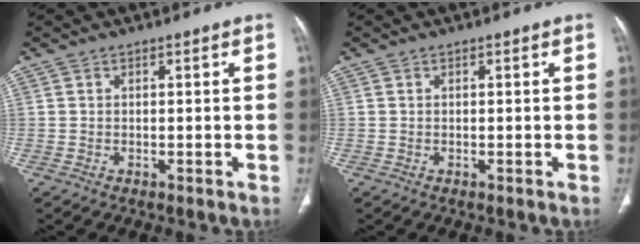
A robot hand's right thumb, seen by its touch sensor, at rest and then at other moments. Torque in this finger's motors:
{"motor_torque": [-0.04, 0.05, -0.25, -0.03, 0.00]}